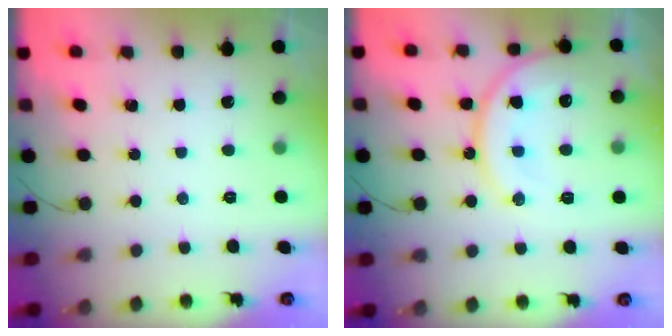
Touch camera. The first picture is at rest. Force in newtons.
{"total": 16.3, "press": 16.2, "slide": 1.7}